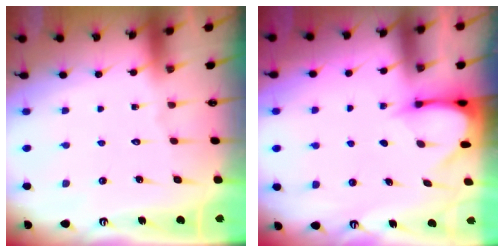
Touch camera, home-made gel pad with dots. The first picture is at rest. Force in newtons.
{"total": 3.7, "press": 3.7, "slide": 0.2}